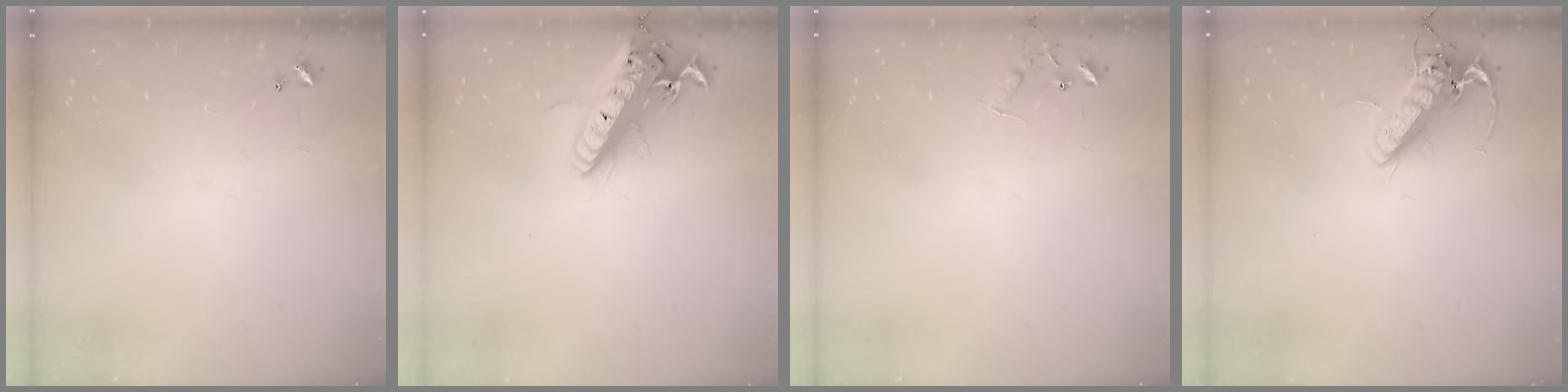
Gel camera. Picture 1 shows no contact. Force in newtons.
{"total": 19.8, "press": 19.4, "slide": 4.0}
{"total": 6.5, "press": 6.5, "slide": 0.6}
{"total": 13.5, "press": 13.2, "slide": 2.7}